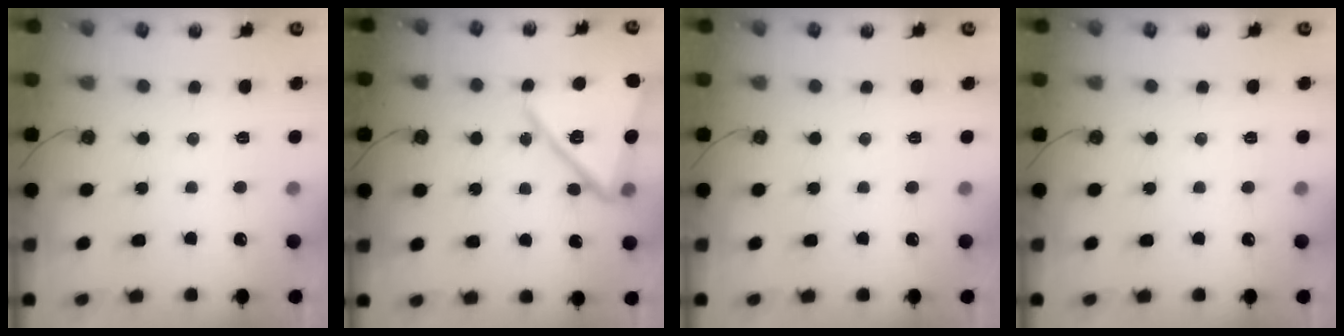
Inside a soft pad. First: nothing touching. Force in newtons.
{"total": 16.6, "press": 16.5, "slide": 1.9}
{"total": 0.0}
{"total": 0.0}